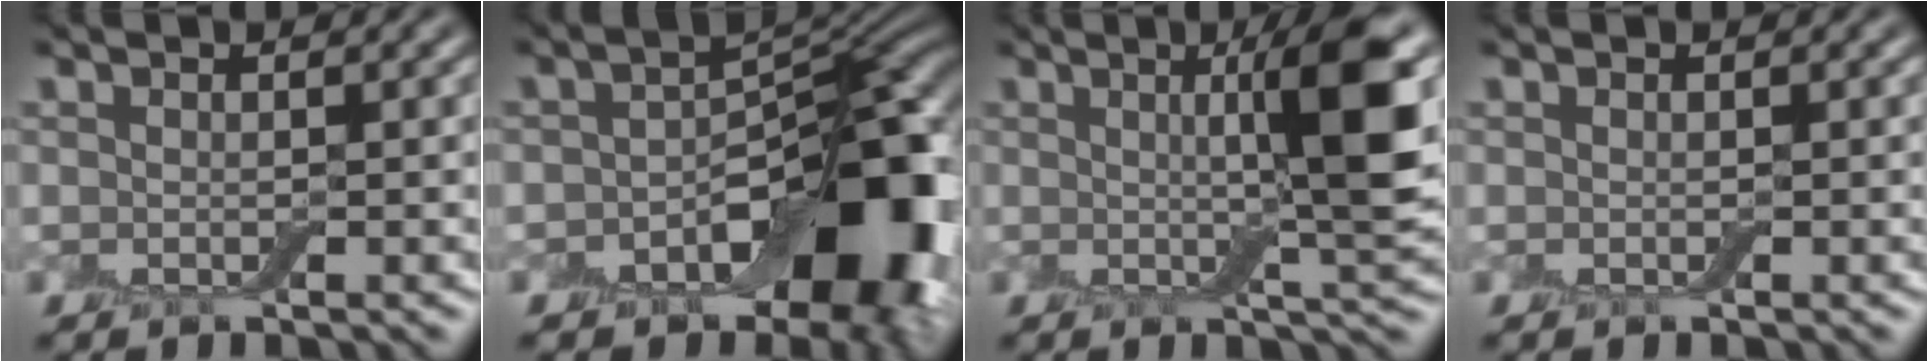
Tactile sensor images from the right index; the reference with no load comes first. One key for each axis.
{"total": 12.3, "fx": -5.7, "fy": 7.0, "fz": 8.4, "tx": -0.091, "ty": -0.008, "tz": -0.099}
{"total": 7.0, "fx": 1.6, "fy": 0.7, "fz": 6.8, "tx": -0.093, "ty": 0.004, "tz": 0.024}
{"total": 0.0}